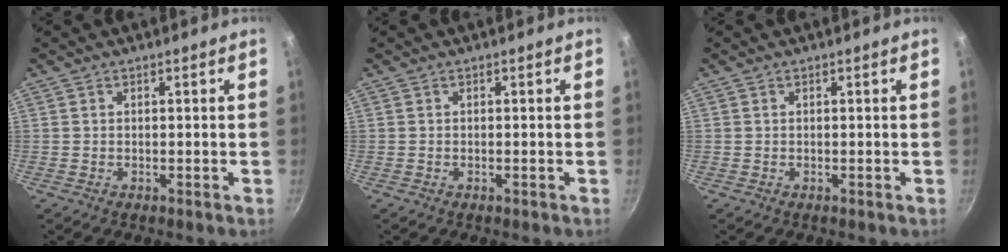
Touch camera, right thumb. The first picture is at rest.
{"total": 0.0}
{"total": 0.0}